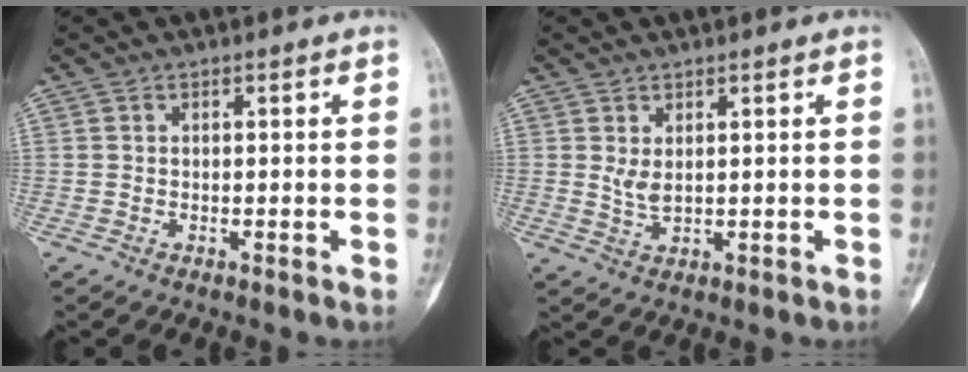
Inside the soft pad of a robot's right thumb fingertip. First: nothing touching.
{"total": 2.5, "force": [0.7, 1.0, 2.1], "torque": [-0.040, -0.010, 0.021]}